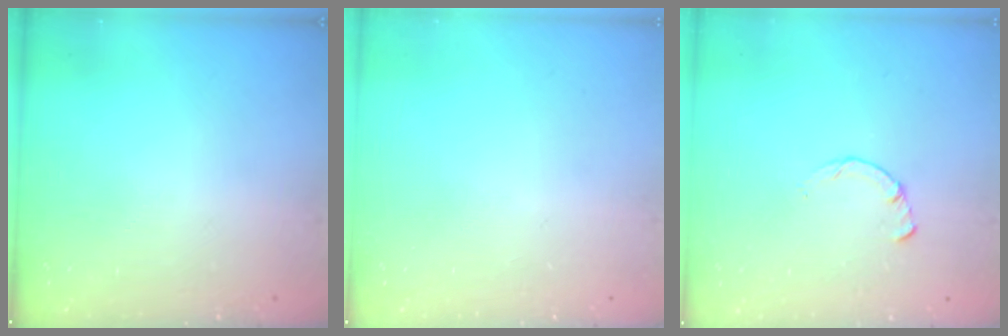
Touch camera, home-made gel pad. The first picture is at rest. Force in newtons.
{"total": 0.0}
{"total": 2.2, "press": 2.2, "slide": 0.3}